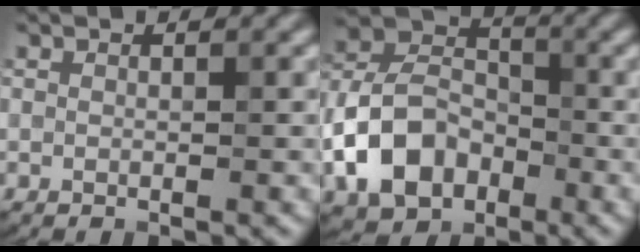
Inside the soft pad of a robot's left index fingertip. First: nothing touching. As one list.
[{"total": 7.8, "force": [-3.1, 5.6, 4.6], "torque": [-0.085, 0.013, -0.071]}]